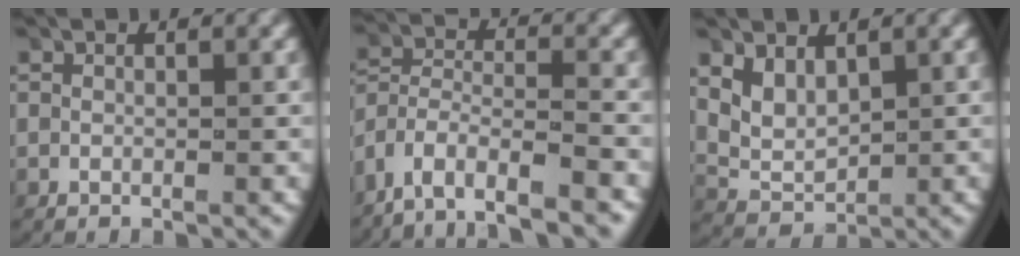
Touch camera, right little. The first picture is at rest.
{"total": 8.3, "force": [-5.5, 4.8, 4.0], "torque": [-0.102, -0.046, -0.081]}
{"total": 4.7, "force": [0.8, 3.8, 2.7], "torque": [-0.070, -0.015, 0.022]}